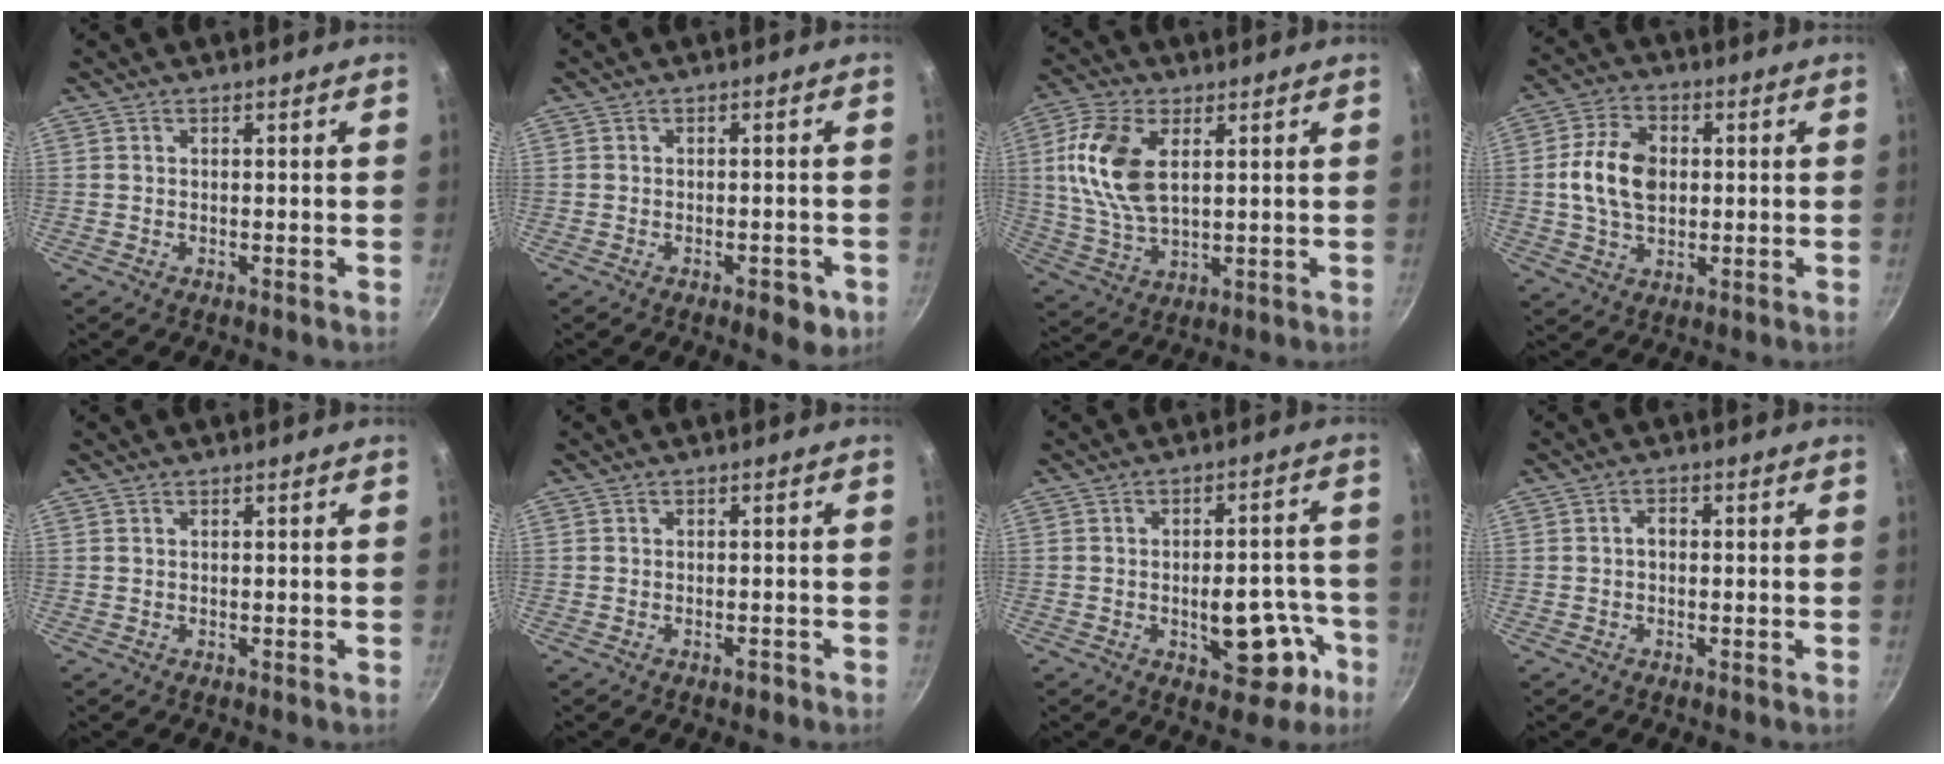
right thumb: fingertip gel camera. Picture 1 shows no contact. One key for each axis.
{"total": 4.8, "fx": -2.1, "fy": 2.3, "fz": 3.6, "tx": -0.029, "ty": 0.014, "tz": -0.020}
{"total": 13.1, "fx": 3.1, "fy": 7.2, "fz": 10.5, "tx": -0.208, "ty": -0.005, "tz": 0.060}
{"total": 10.6, "fx": 0.6, "fy": 7.2, "fz": 7.8, "tx": -0.132, "ty": 0.012, "tz": 0.002}
{"total": 0.0}
{"total": 1.1, "fx": -0.7, "fy": 0.6, "fz": 0.6, "tx": -0.005, "ty": 0.009, "tz": -0.008}
{"total": 12.5, "fx": -4.8, "fy": 6.6, "fz": 9.5, "tx": -0.066, "ty": 0.040, "tz": -0.058}
{"total": 1.8, "fx": -0.1, "fy": 1.3, "fz": 1.3, "tx": -0.016, "ty": 0.009, "tz": -0.004}